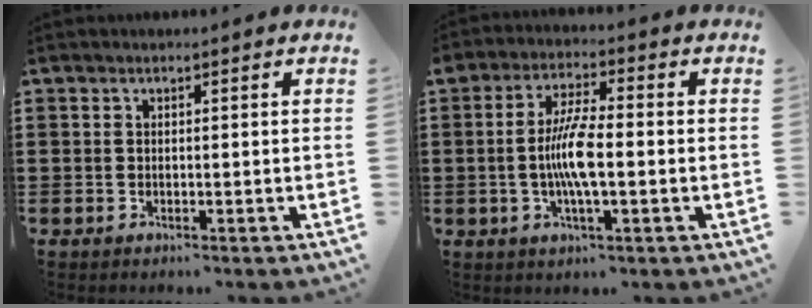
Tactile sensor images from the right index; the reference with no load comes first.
{"total": 7.5, "force": [-1.1, 1.7, 7.2], "torque": [-0.154, -0.006, -0.029]}